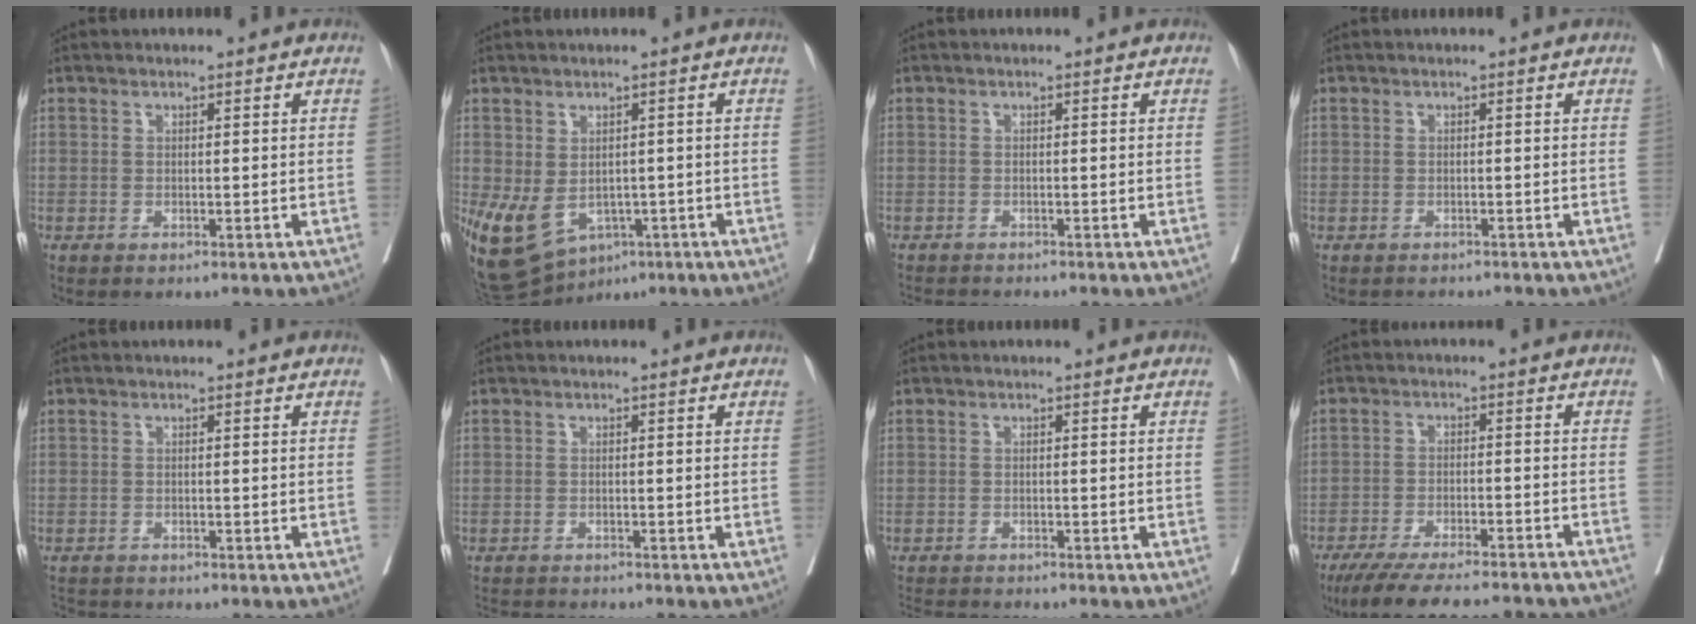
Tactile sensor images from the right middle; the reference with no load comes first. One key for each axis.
{"total": 10.3, "fx": -4.3, "fy": 7.0, "fz": 6.2, "tx": -0.120, "ty": -0.004, "tz": -0.055}
{"total": 3.1, "fx": -3.0, "fy": 0.0, "fz": 0.6, "tx": -0.007, "ty": -0.014, "tz": -0.052}
{"total": 2.7, "fx": -2.5, "fy": 0.9, "fz": 0.3, "tx": -0.010, "ty": -0.004, "tz": -0.035}
{"total": 2.7, "fx": -2.7, "fy": 0.3, "fz": 0.0, "tx": 0.001, "ty": -0.013, "tz": -0.047}
{"total": 5.1, "fx": -4.9, "fy": 0.6, "fz": 1.1, "tx": -0.014, "ty": -0.010, "tz": -0.078}
{"total": 5.0, "fx": -4.8, "fy": 0.1, "fz": 1.1, "tx": -0.016, "ty": -0.014, "tz": -0.080}
{"total": 19.6, "fx": -17.5, "fy": 2.7, "fz": 8.4, "tx": -0.126, "ty": -0.026, "tz": -0.244}